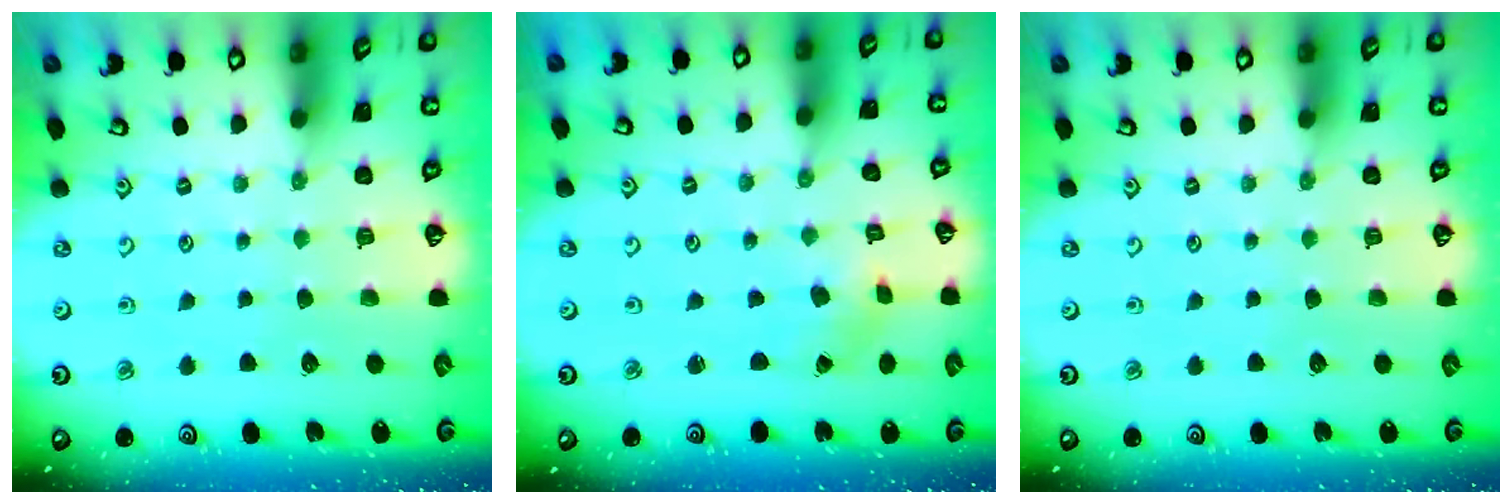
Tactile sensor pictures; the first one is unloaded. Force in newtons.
{"total": 2.7, "press": 2.3, "slide": 1.3}
{"total": 0.0}